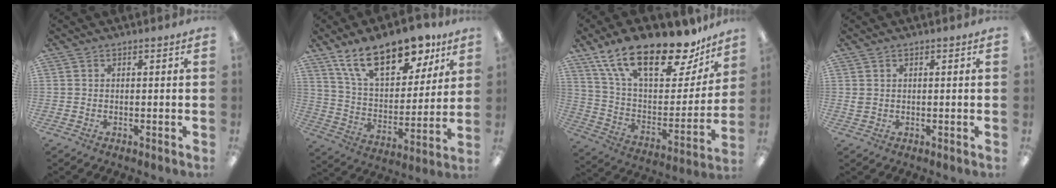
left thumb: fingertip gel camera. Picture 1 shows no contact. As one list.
[{"total": 21.0, "force": [13.5, 10.2, 12.4], "torque": [-0.206, -0.060, 0.234]}, {"total": 25.5, "force": [18.4, 9.5, 14.9], "torque": [-0.248, -0.110, 0.313]}, {"total": 1.2, "force": [0.5, 0.9, 0.6], "torque": [-0.014, 0.004, 0.008]}]